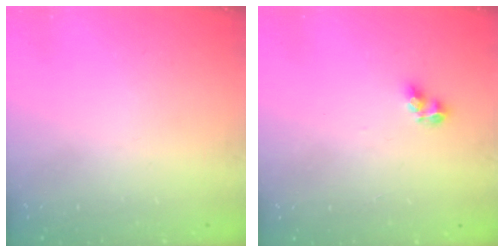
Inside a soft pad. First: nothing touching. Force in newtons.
{"total": 5.4, "press": 5.3, "slide": 0.6}